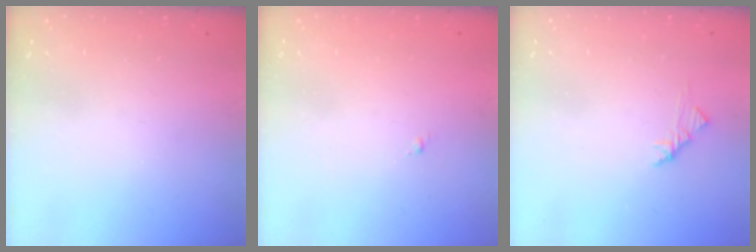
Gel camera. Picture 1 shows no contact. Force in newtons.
{"total": 0.7, "press": 0.7, "slide": 0.2}
{"total": 3.5, "press": 3.5, "slide": 0.7}